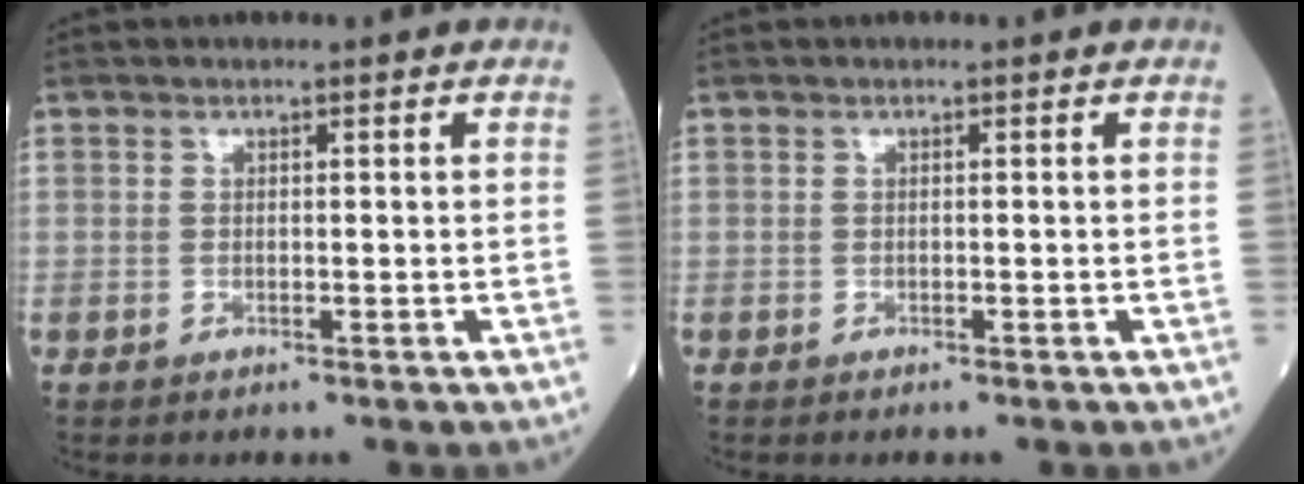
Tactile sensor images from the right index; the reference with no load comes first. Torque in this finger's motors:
{"motor_torque": [0.00, -0.09, 0.06, 0.02]}